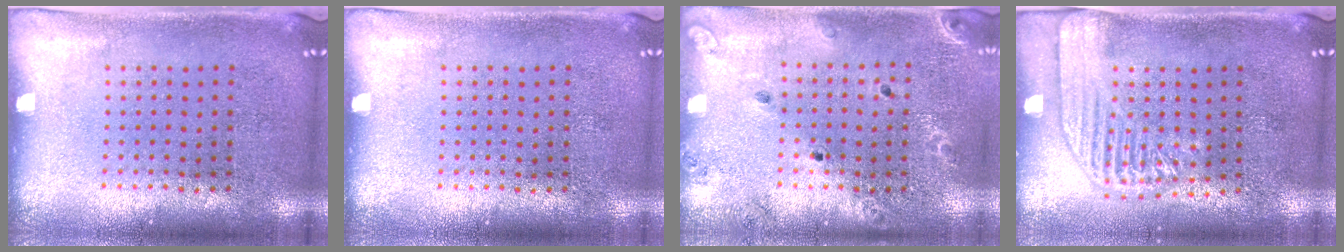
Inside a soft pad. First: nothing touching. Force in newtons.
{"total": 0.0}
{"total": 1.5, "press": 1.5, "slide": 0.1}
{"total": 2.1, "press": 1.9, "slide": 0.9}